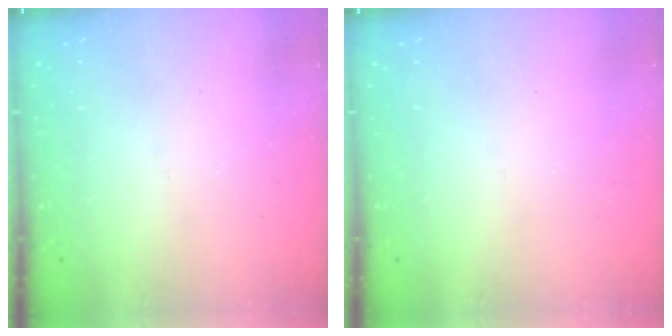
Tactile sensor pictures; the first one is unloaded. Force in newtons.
{"total": 0.0}